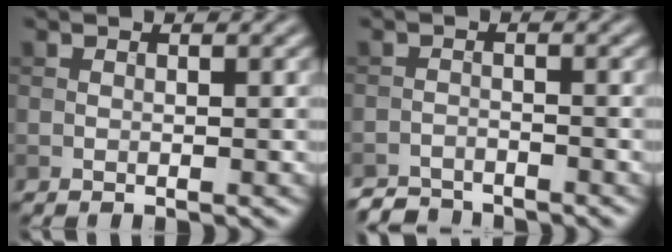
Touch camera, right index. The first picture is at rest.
{"total": 2.6, "force": [-2.6, 0.4, 0.1], "torque": [0.002, -0.001, -0.051]}